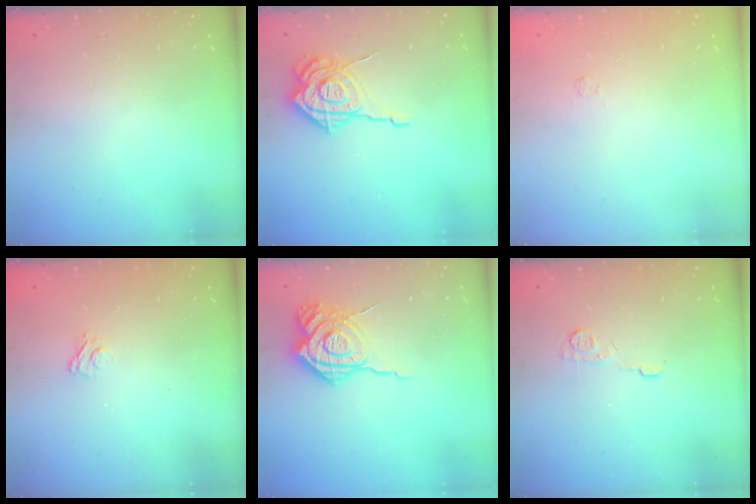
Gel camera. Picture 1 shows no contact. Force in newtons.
{"total": 16.2, "press": 16.1, "slide": 1.7}
{"total": 1.7, "press": 1.2, "slide": 1.1}
{"total": 2.9, "press": 2.6, "slide": 1.2}
{"total": 15.9, "press": 15.9, "slide": 1.5}
{"total": 5.8, "press": 5.8, "slide": 0.6}